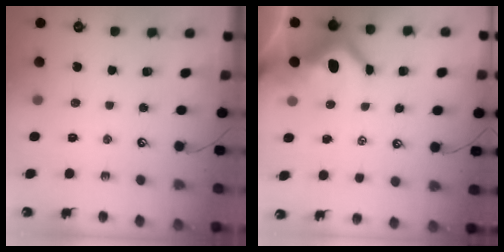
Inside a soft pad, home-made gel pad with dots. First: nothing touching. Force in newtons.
{"total": 11.5, "press": 11.3, "slide": 2.1}